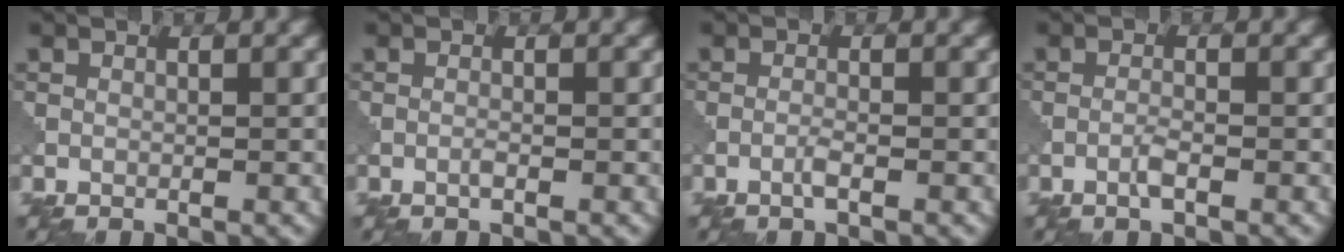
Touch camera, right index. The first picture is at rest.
{"total": 0.7, "force": [-0.3, 0.1, 0.5], "torque": [-0.013, -0.001, -0.009]}
{"total": 1.2, "force": [-0.6, 0.1, 1.0], "torque": [-0.021, 0.002, -0.016]}
{"total": 1.3, "force": [-0.7, 0.2, 1.1], "torque": [-0.022, 0.002, -0.017]}